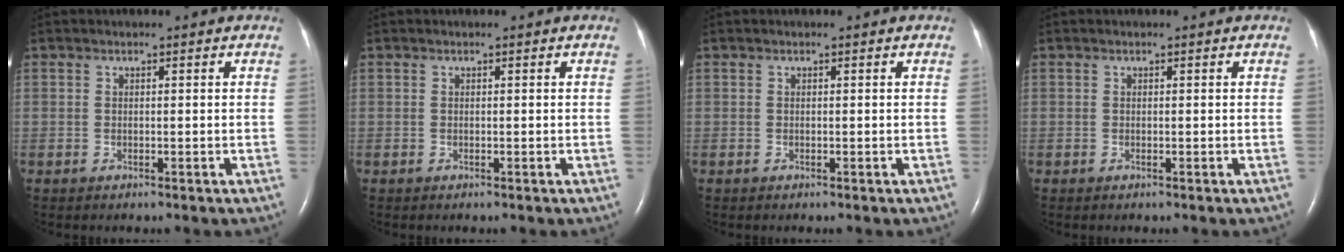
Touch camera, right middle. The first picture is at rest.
{"total": 0.0}
{"total": 0.0}
{"total": 0.0}